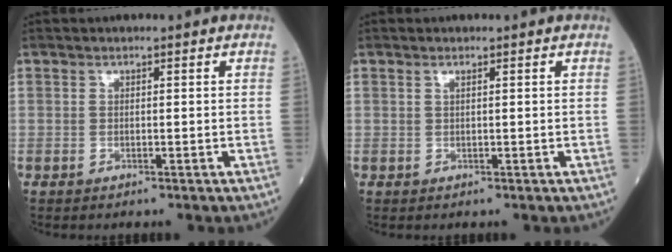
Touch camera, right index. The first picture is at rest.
{"total": 0.5, "force": [0.3, 0.0, 0.4], "torque": [-0.012, 0.001, 0.006]}